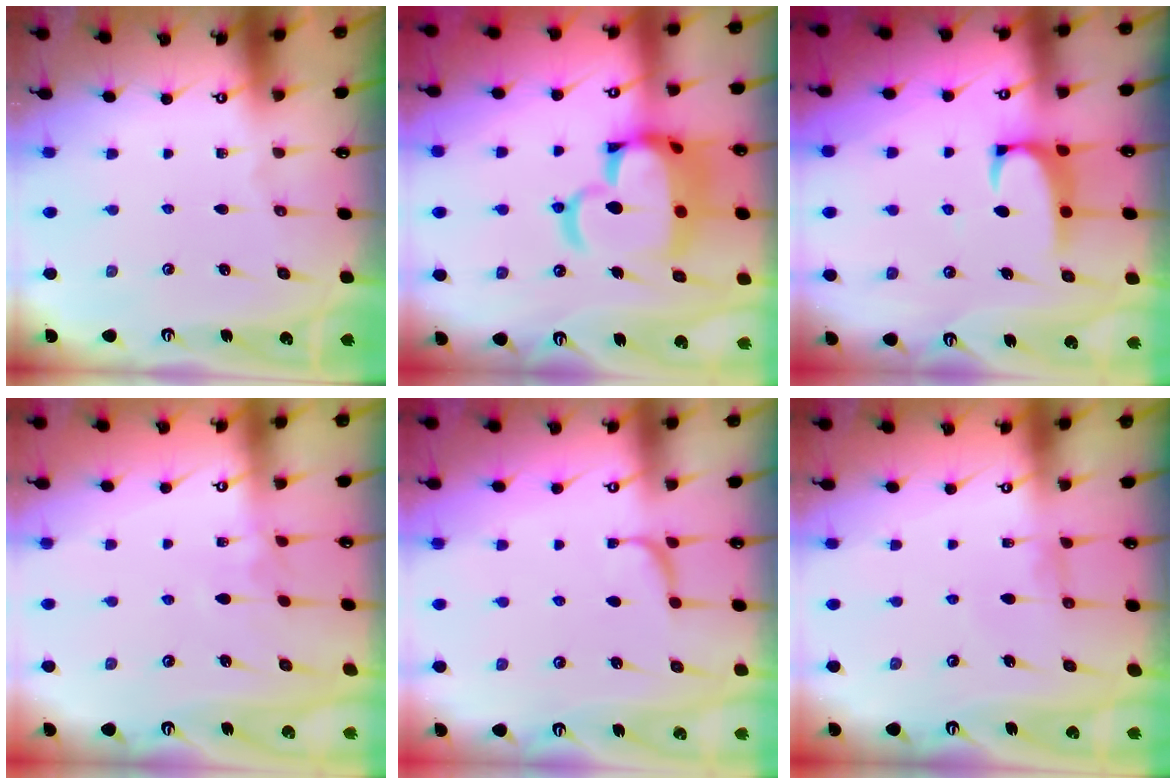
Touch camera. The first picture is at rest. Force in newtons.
{"total": 16.5, "press": 16.4, "slide": 1.6}
{"total": 2.5, "press": 2.4, "slide": 0.8}
{"total": 2.4, "press": 2.4, "slide": 0.3}
{"total": 2.4, "press": 2.4, "slide": 0.4}
{"total": 0.8, "press": 0.7, "slide": 0.3}